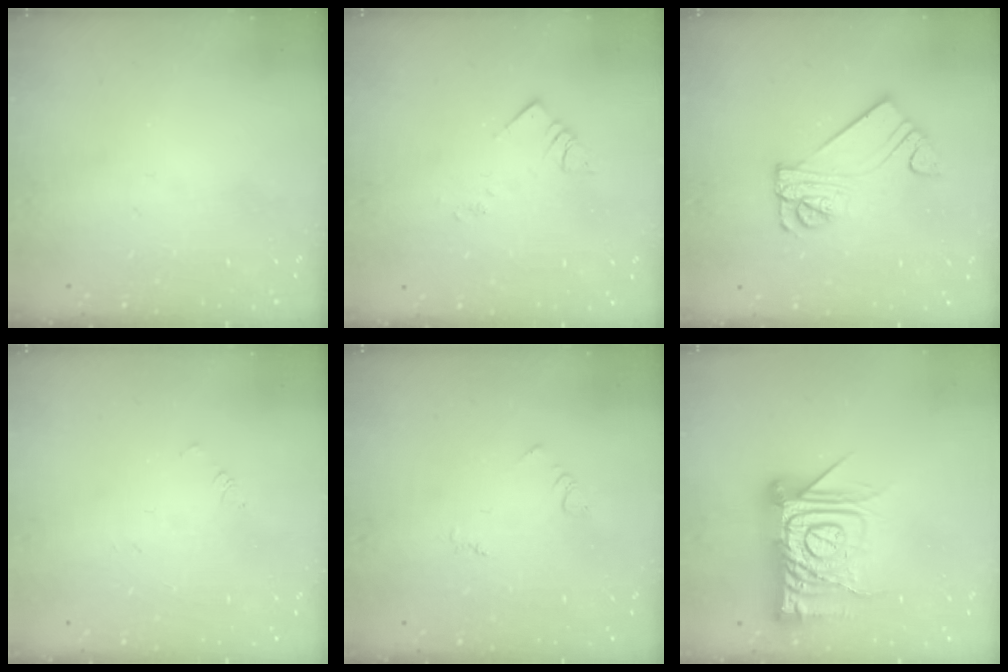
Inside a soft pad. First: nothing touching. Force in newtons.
{"total": 3.4, "press": 3.4, "slide": 0.1}
{"total": 9.3, "press": 9.3, "slide": 0.9}
{"total": 1.4, "press": 1.3, "slide": 0.3}
{"total": 2.9, "press": 2.9, "slide": 0.4}
{"total": 17.6, "press": 17.5, "slide": 1.7}